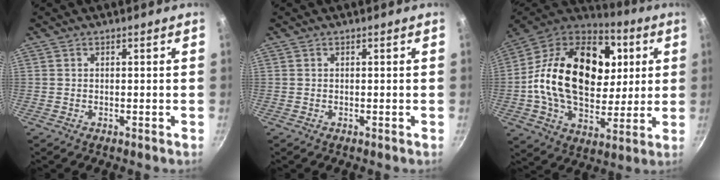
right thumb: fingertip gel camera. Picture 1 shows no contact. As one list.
[{"total": 0.0}, {"total": 29.2, "force": [4.6, 19.8, 21.0], "torque": [-0.341, 0.013, 0.069]}]